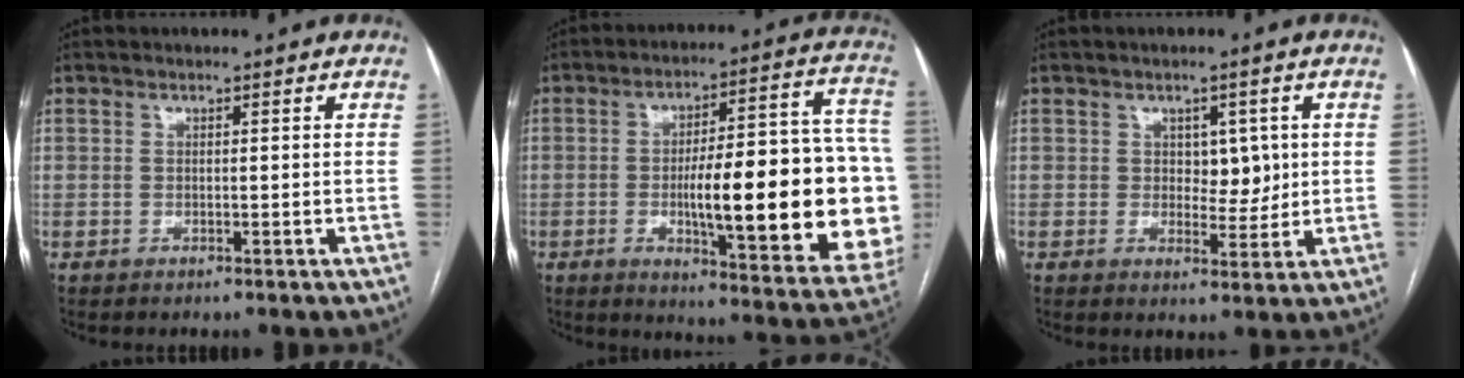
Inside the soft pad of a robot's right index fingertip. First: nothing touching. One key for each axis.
{"total": 27.3, "fx": -3.5, "fy": 5.2, "fz": 26.6, "tx": -0.285, "ty": 0.020, "tz": -0.041}
{"total": 4.2, "fx": 0.9, "fy": 2.7, "fz": 3.1, "tx": -0.035, "ty": 0.001, "tz": 0.018}